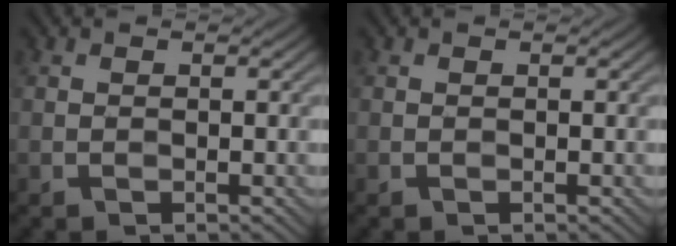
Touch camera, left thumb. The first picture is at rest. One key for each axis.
{"total": 0.0}